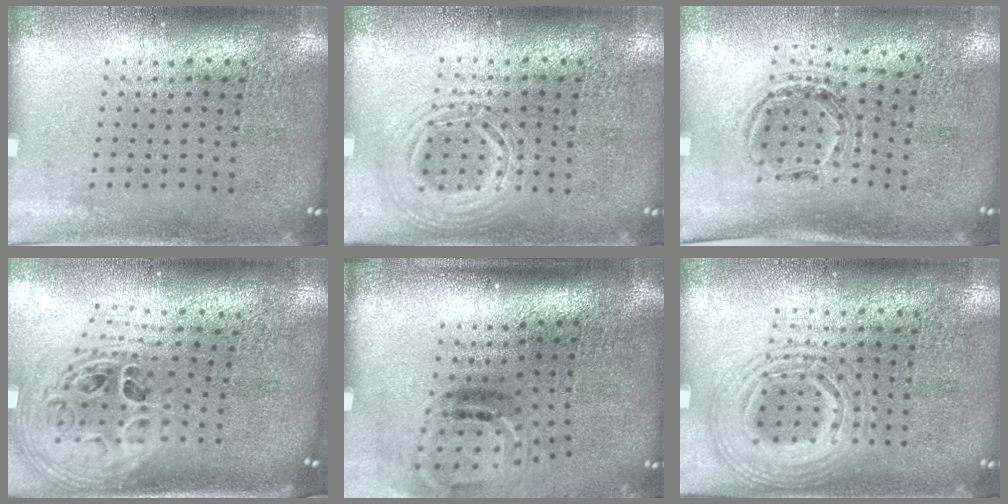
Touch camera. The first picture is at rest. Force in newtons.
{"total": 2.3, "press": 2.3, "slide": 0.2}
{"total": 1.0, "press": 1.0, "slide": 0.1}
{"total": 2.9, "press": 2.0, "slide": 2.1}
{"total": 2.0, "press": 1.3, "slide": 1.6}
{"total": 2.1, "press": 2.0, "slide": 0.3}